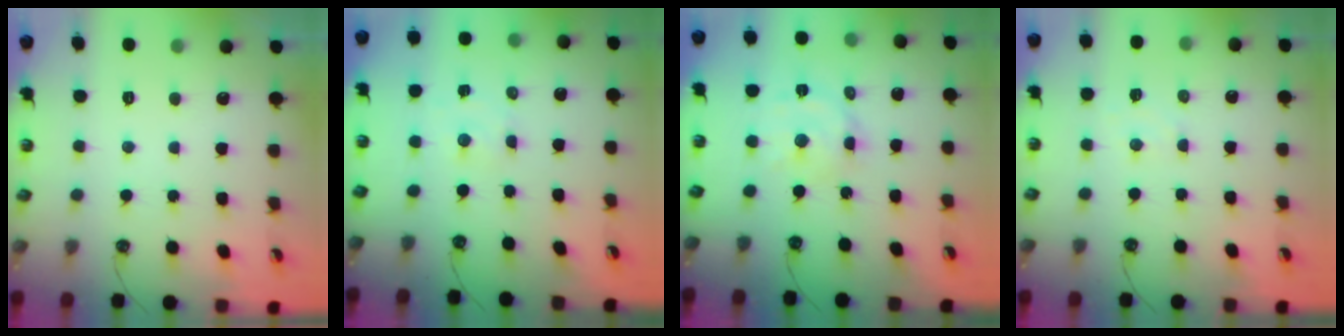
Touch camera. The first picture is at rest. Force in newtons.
{"total": 2.3, "press": 2.3, "slide": 0.4}
{"total": 10.0, "press": 9.9, "slide": 1.4}
{"total": 5.8, "press": 5.8, "slide": 0.8}